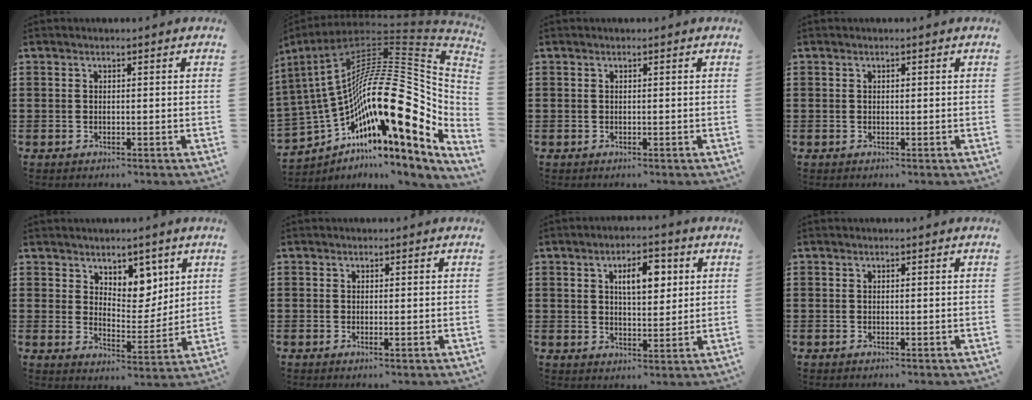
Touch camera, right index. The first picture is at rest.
{"total": 26.1, "force": [-2.9, 10.7, 23.6], "torque": [-0.451, -0.024, -0.069]}
{"total": 0.0}
{"total": 0.0}
{"total": 6.2, "force": [4.4, 3.9, 1.8], "torque": [-0.035, -0.019, 0.077]}
{"total": 0.6, "force": [-0.1, 0.0, 0.6], "torque": [-0.010, -0.003, -0.001]}
{"total": 6.4, "force": [2.3, 2.8, 5.3], "torque": [-0.087, 0.003, 0.031]}
{"total": 0.0}